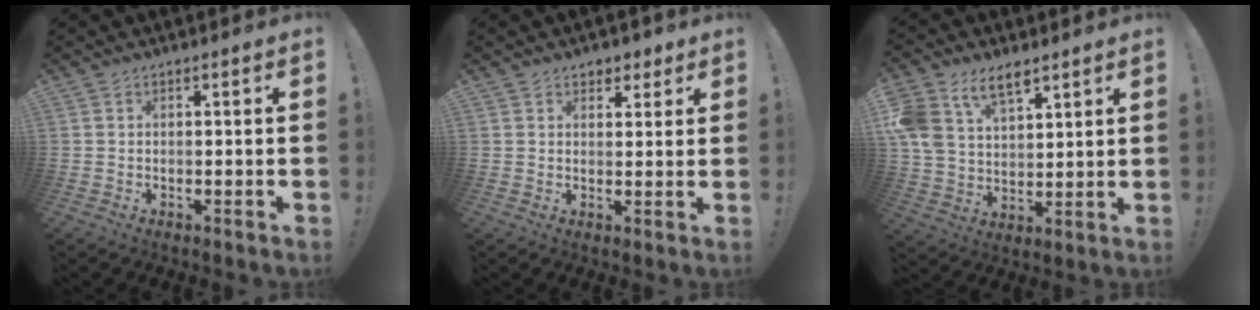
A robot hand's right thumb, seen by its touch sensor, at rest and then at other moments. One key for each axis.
{"total": 3.8, "fx": 2.5, "fy": 2.8, "fz": 0.8, "tx": 0.008, "ty": -0.011, "tz": 0.041}
{"total": 12.9, "fx": 8.2, "fy": 7.6, "fz": 6.5, "tx": -0.121, "ty": -0.039, "tz": 0.160}